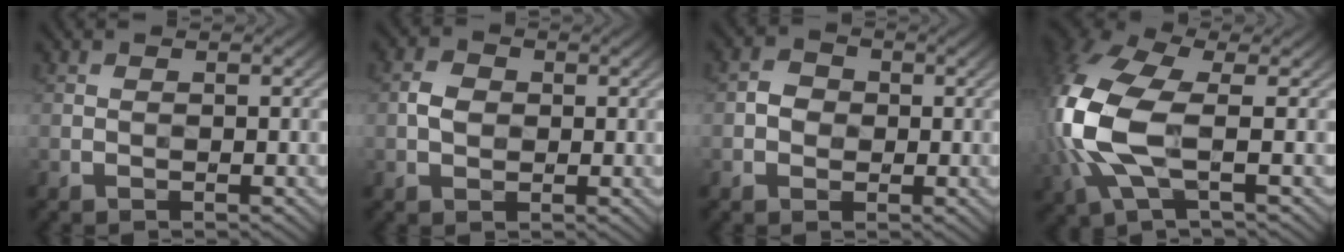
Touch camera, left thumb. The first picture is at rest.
{"total": 2.6, "force": [0.1, 2.0, 1.6], "torque": [-0.036, 0.001, -0.004]}
{"total": 2.3, "force": [-0.2, 2.1, 1.0], "torque": [-0.020, 0.000, -0.010]}
{"total": 13.1, "force": [-1.1, 6.6, 11.3], "torque": [-0.315, -0.002, -0.030]}